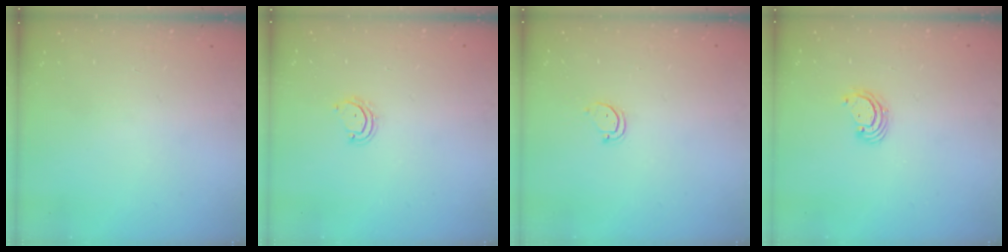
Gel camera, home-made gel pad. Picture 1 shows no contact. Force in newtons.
{"total": 4.0, "press": 4.0, "slide": 0.3}
{"total": 3.5, "press": 3.5, "slide": 0.4}
{"total": 3.1, "press": 3.1, "slide": 0.1}